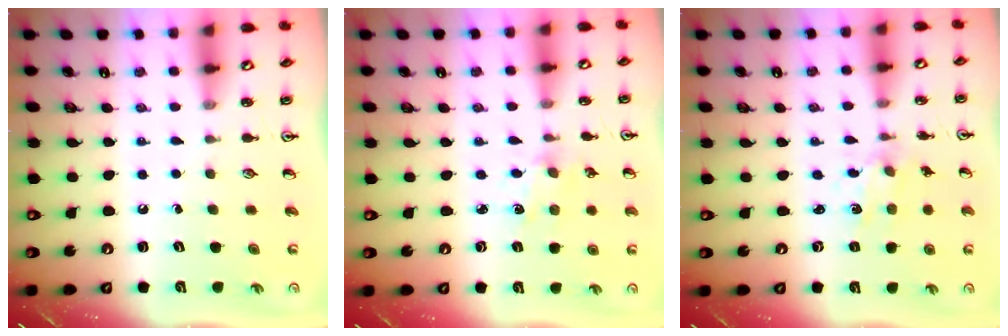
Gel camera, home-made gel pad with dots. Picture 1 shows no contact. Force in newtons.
{"total": 2.4, "press": 2.4, "slide": 0.3}
{"total": 1.9, "press": 1.9, "slide": 0.2}